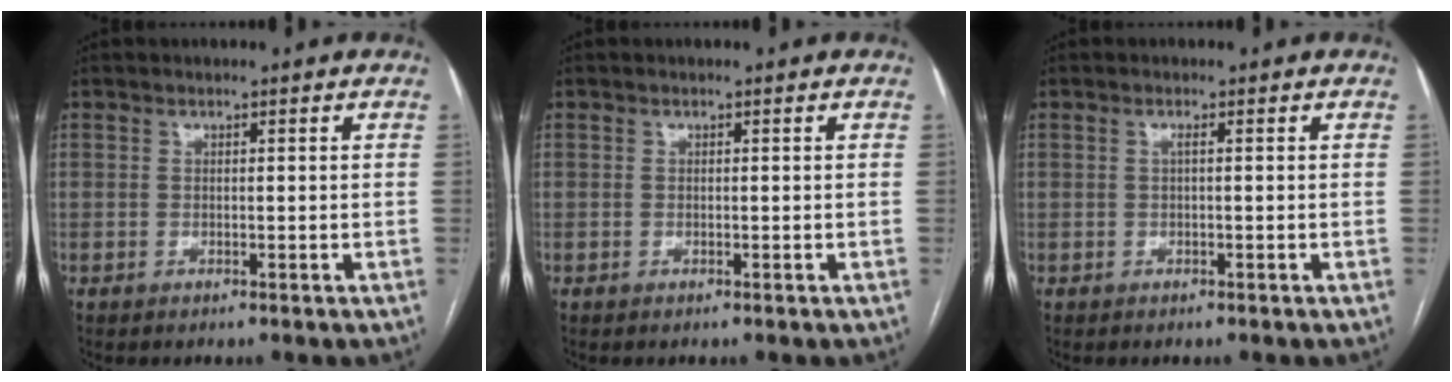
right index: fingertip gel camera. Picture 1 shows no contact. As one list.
[{"total": 0.0}, {"total": 0.6, "force": [0.0, 0.0, 0.6], "torque": [-0.011, 0.002, -0.001]}]